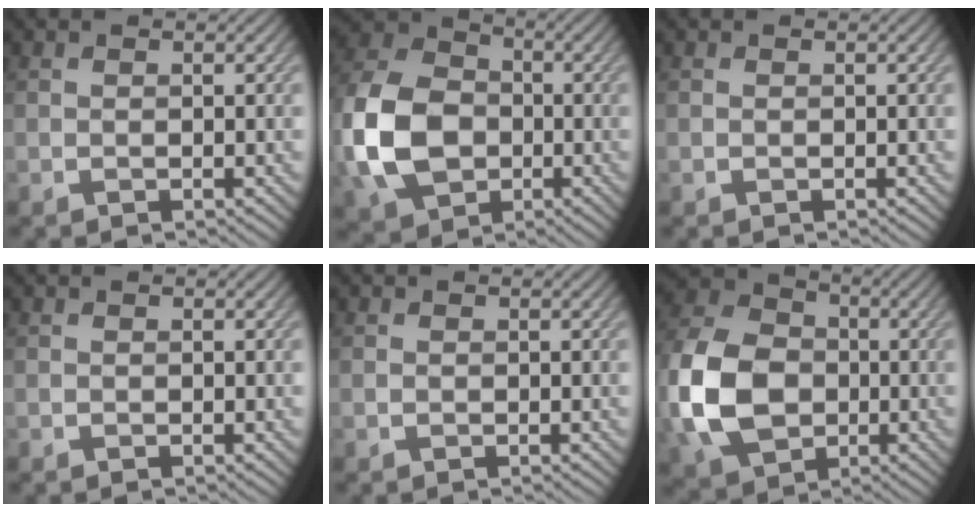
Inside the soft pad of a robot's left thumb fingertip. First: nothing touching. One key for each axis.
{"total": 14.6, "fx": -2.8, "fy": 10.8, "fz": 9.3, "tx": -0.251, "ty": -0.013, "tz": -0.065}
{"total": 0.0}
{"total": 0.0}
{"total": 0.5, "fx": -0.1, "fy": 0.4, "fz": 0.3, "tx": -0.007, "ty": -0.002, "tz": -0.003}
{"total": 14.5, "fx": -2.5, "fy": 10.8, "fz": 9.4, "tx": -0.254, "ty": -0.015, "tz": -0.055}